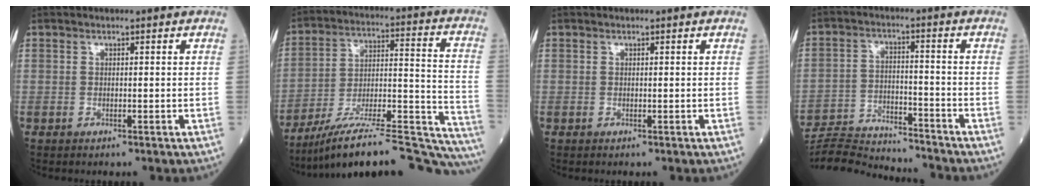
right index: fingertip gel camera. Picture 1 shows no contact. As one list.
[{"total": 27.1, "force": [-24.6, 1.7, 11.1], "torque": [-0.095, 0.020, -0.359]}, {"total": 0.0}, {"total": 13.5, "force": [-13.2, 0.6, 2.3], "torque": [-0.039, 0.008, -0.216]}]